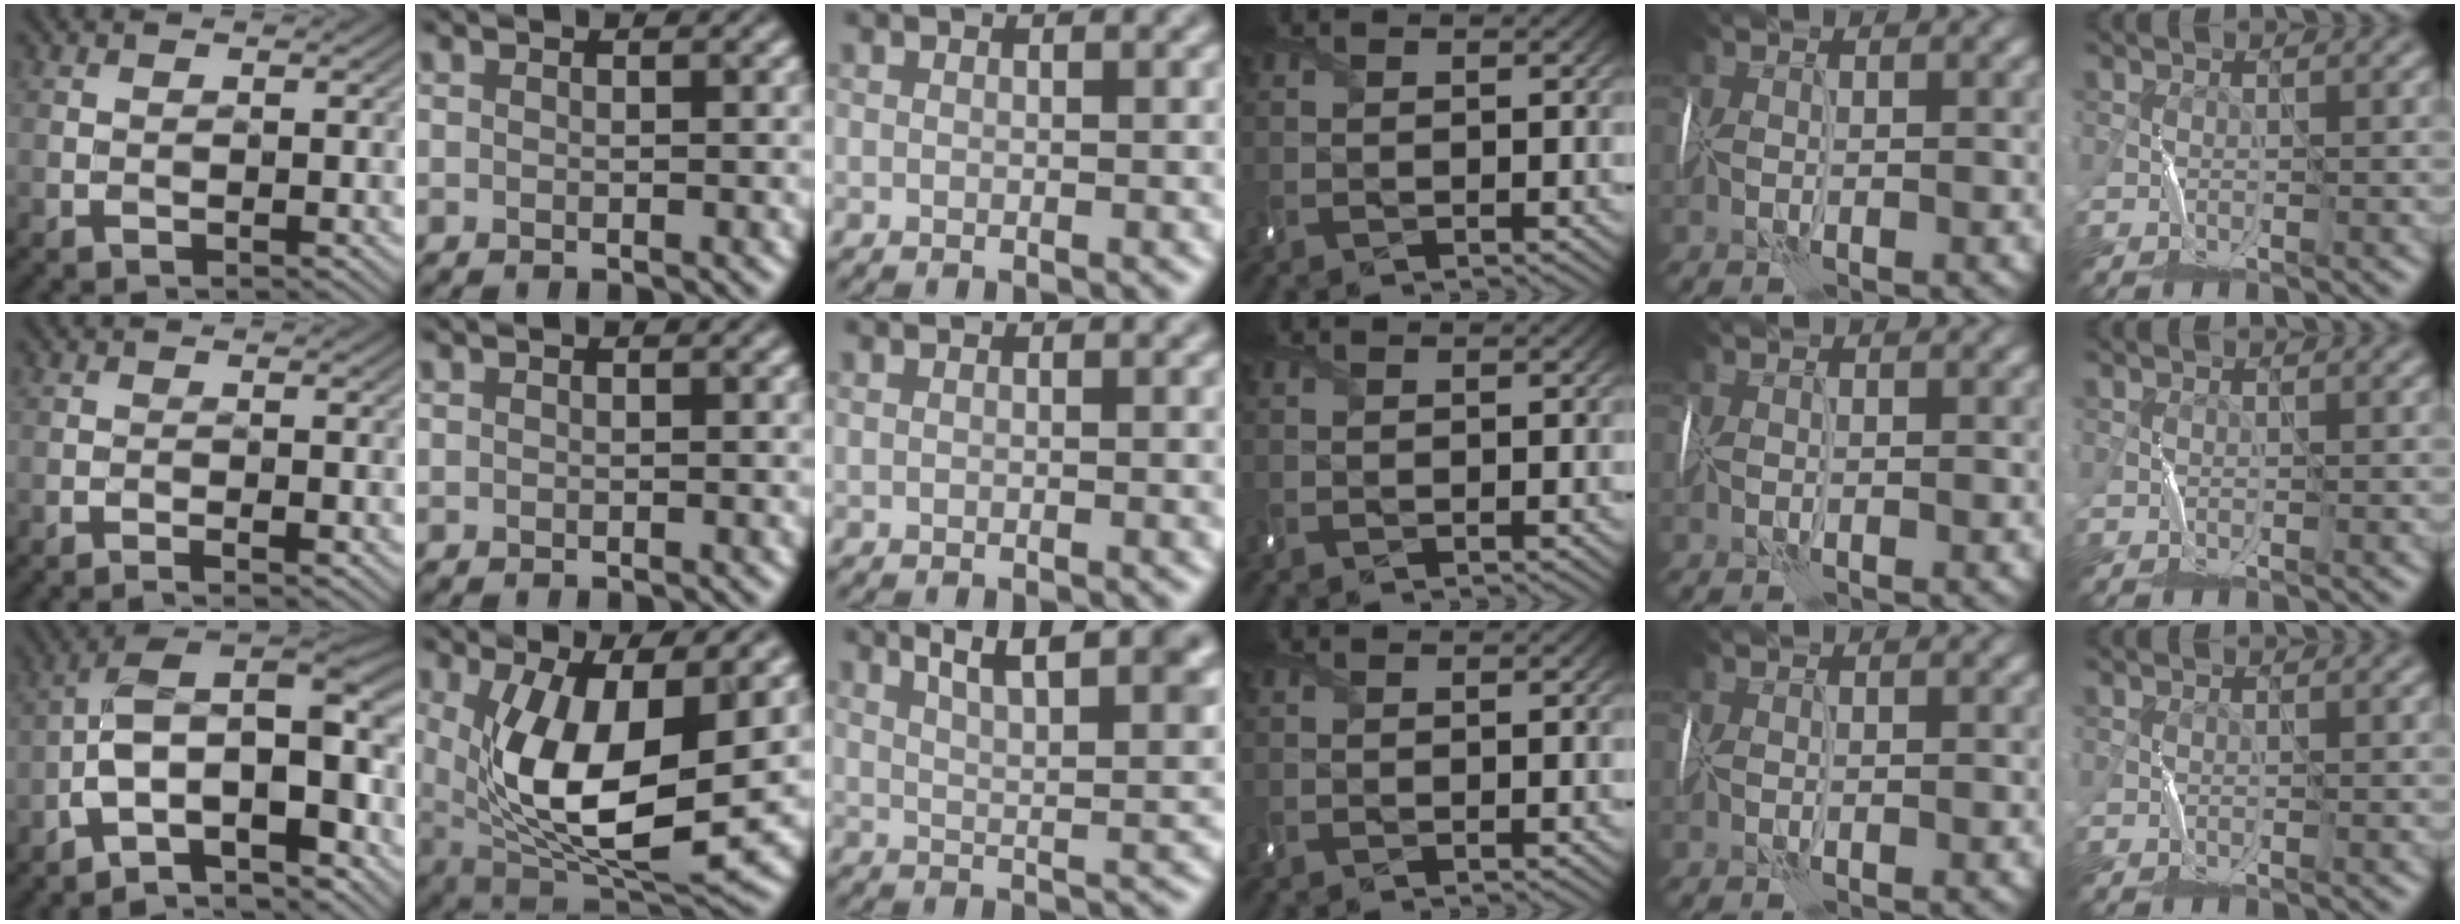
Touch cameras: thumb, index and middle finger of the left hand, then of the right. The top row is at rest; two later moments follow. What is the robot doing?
{"motion": "wrap", "object": "sponge"}